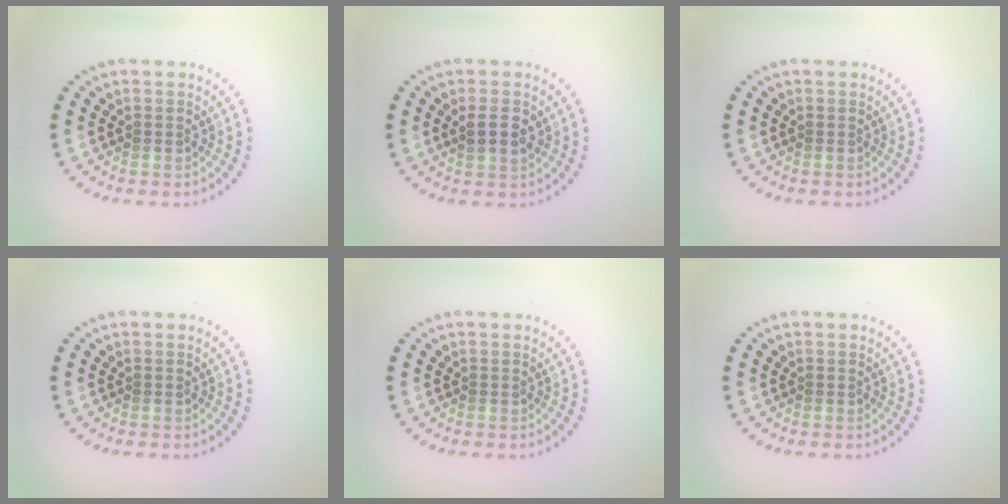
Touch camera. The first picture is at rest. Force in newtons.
{"total": 2.3, "press": 2.2, "slide": 0.5}
{"total": 0.0}
{"total": 0.0}
{"total": 0.0}
{"total": 0.0}